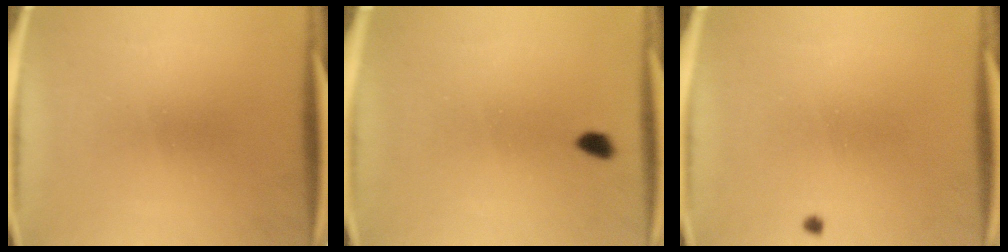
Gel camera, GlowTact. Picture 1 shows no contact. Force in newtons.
{"total": 1.7}
{"total": 0.5}